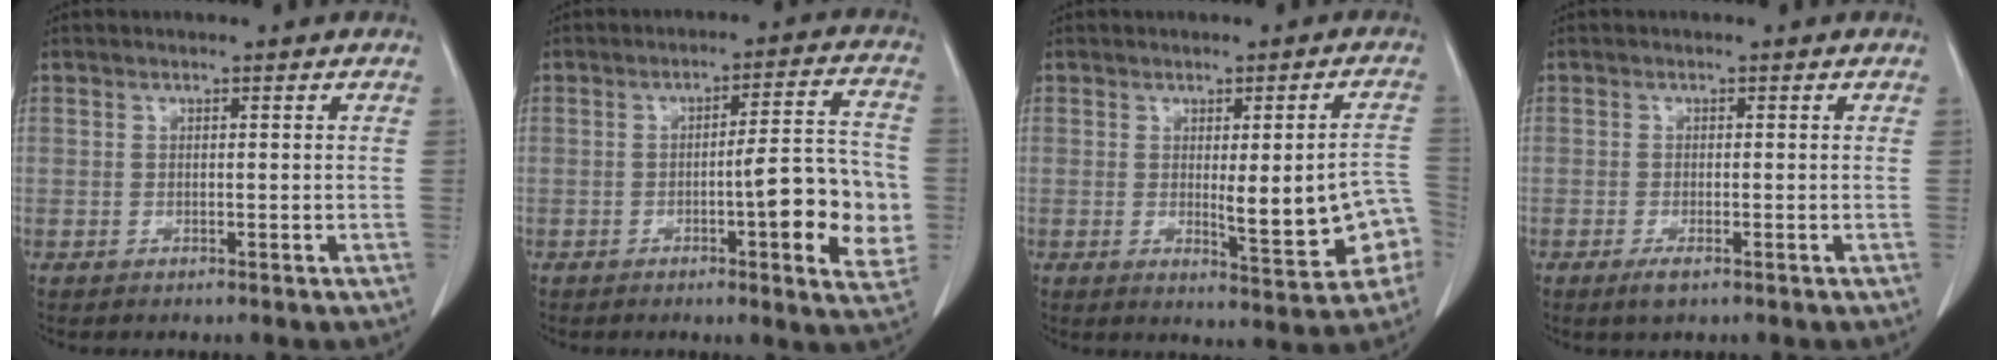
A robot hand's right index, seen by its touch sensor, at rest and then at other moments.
{"total": 12.1, "force": [-2.4, 2.1, 11.7], "torque": [-0.137, 0.015, -0.028]}
{"total": 11.3, "force": [-2.2, 2.4, 10.8], "torque": [-0.125, 0.006, -0.022]}
{"total": 1.9, "force": [-1.1, 0.4, 1.4], "torque": [-0.029, -0.003, -0.018]}